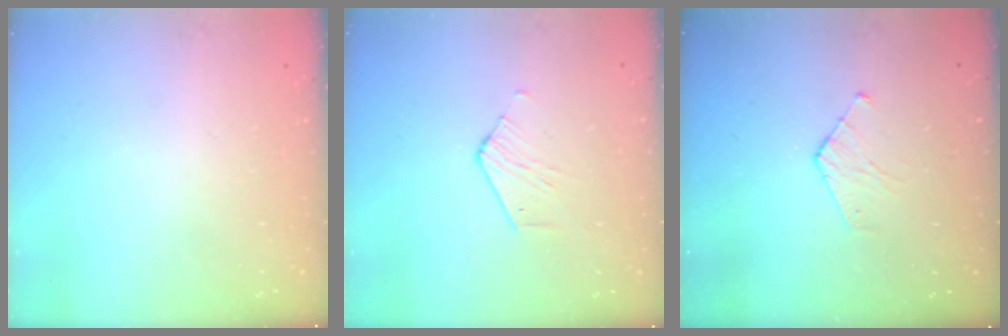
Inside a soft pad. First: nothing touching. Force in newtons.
{"total": 2.5, "press": 2.5, "slide": 0.2}
{"total": 2.8, "press": 2.8, "slide": 0.3}